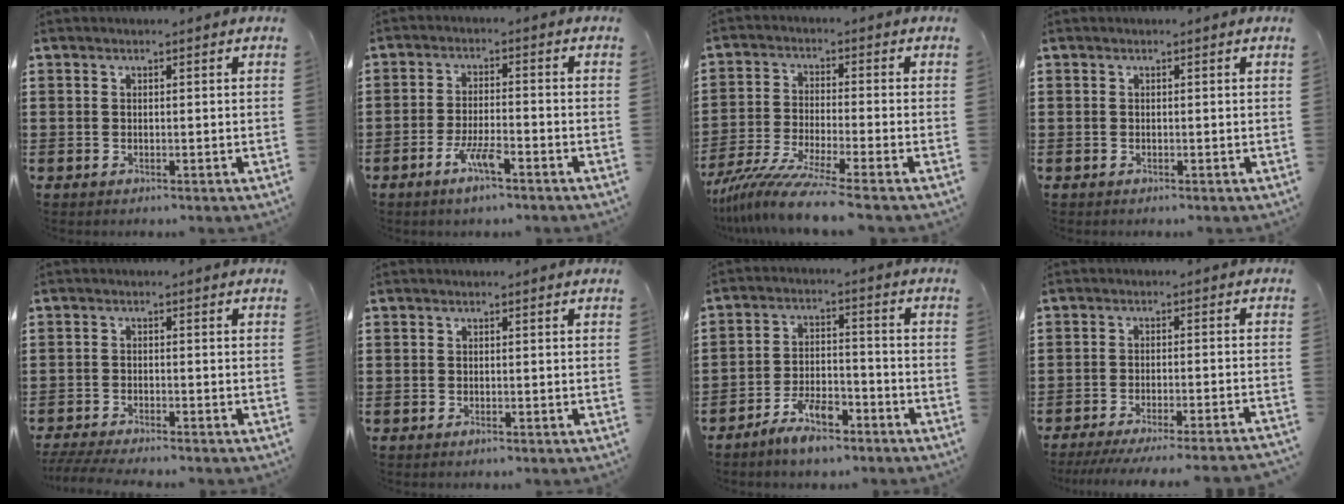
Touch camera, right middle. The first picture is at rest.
{"total": 5.0, "force": [-3.1, 0.8, 3.8], "torque": [-0.082, -0.004, -0.059]}
{"total": 8.0, "force": [-6.7, -0.4, 4.3], "torque": [-0.097, -0.017, -0.133]}
{"total": 0.0}
{"total": 3.0, "force": [-2.8, 0.1, 0.9], "torque": [-0.030, -0.008, -0.061]}
{"total": 0.5, "force": [-0.4, 0.2, 0.3], "torque": [-0.008, -0.005, -0.005]}
{"total": 6.8, "force": [-5.6, 2.0, 3.4], "torque": [-0.066, 0.007, -0.105]}
{"total": 4.4, "force": [-3.9, -0.4, 1.9], "torque": [-0.030, -0.012, -0.077]}